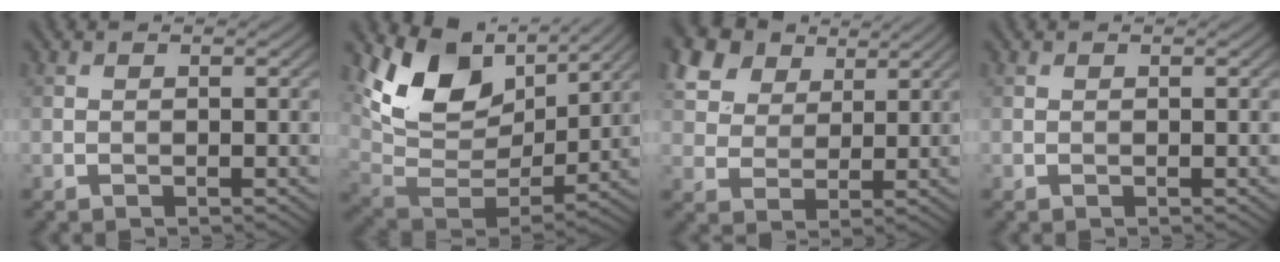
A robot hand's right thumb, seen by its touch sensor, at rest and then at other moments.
{"total": 12.6, "force": [6.9, 7.4, 7.5], "torque": [-0.165, 0.002, 0.132]}
{"total": 11.5, "force": [6.8, 7.5, 5.5], "torque": [-0.182, 0.018, 0.140]}
{"total": 0.0}